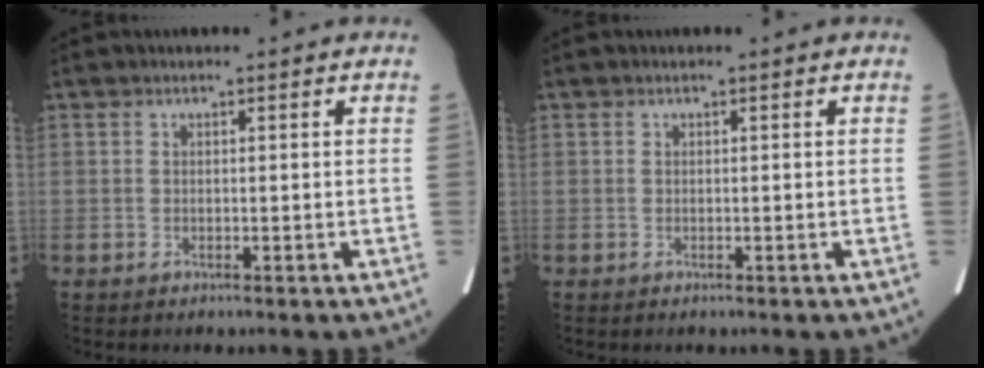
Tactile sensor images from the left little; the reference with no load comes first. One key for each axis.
{"total": 0.0}